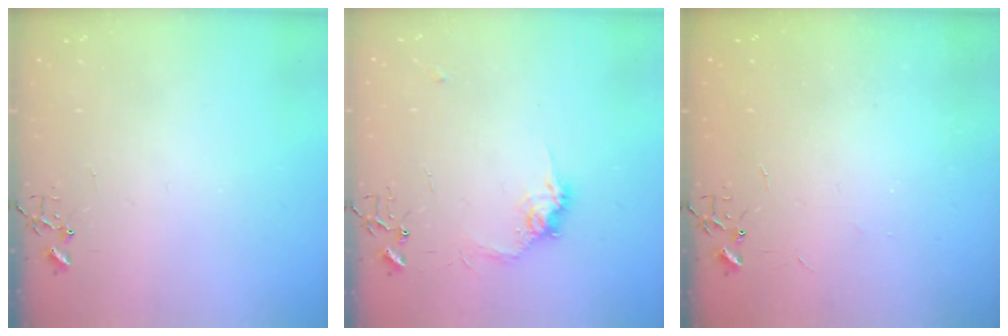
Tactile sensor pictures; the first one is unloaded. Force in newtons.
{"total": 9.4, "press": 9.4, "slide": 0.3}
{"total": 1.9, "press": 1.9, "slide": 0.3}